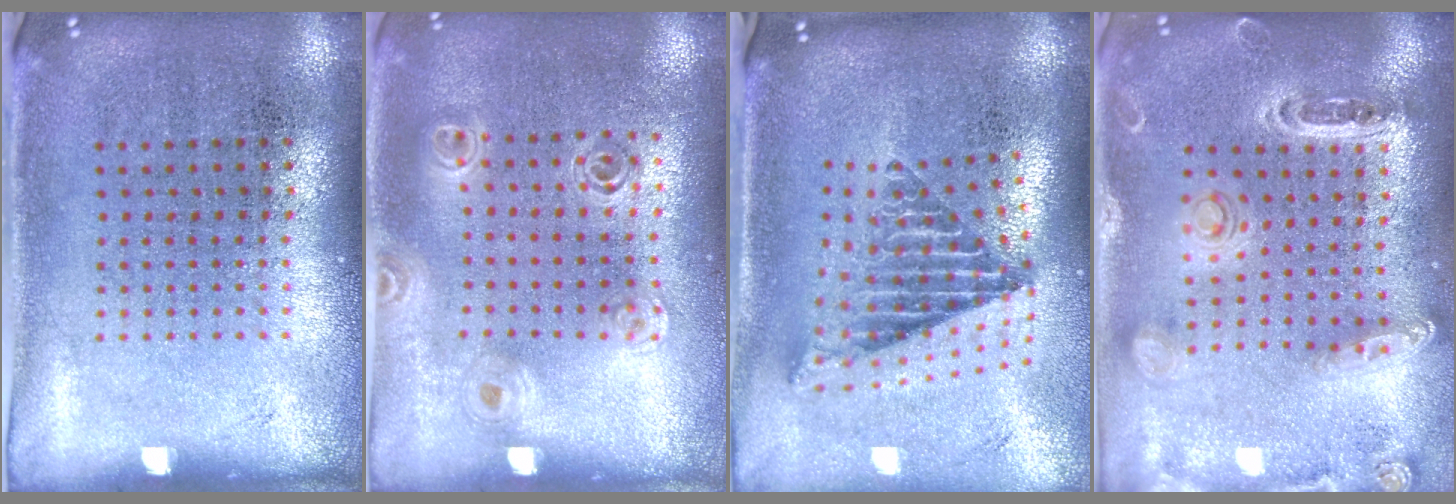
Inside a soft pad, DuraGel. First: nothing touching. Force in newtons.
{"total": 1.2, "press": 1.2, "slide": 0.3}
{"total": 2.5, "press": 1.6, "slide": 1.9}
{"total": 1.3, "press": 1.3, "slide": 0.2}